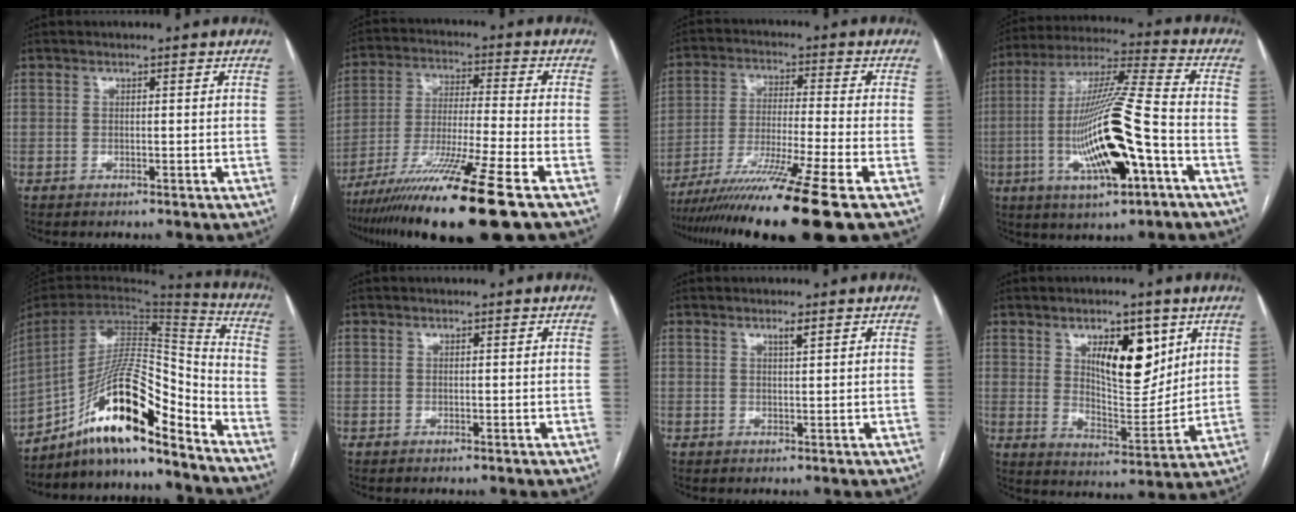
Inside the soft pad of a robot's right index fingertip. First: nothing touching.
{"total": 17.2, "force": [-11.5, -1.2, 12.7], "torque": [-0.230, -0.045, -0.202]}
{"total": 15.9, "force": [-11.6, -2.5, 10.6], "torque": [-0.182, -0.044, -0.198]}
{"total": 19.1, "force": [-5.2, 2.2, 18.3], "torque": [-0.367, -0.008, -0.087]}
{"total": 17.4, "force": [-13.0, 2.5, 11.4], "torque": [-0.209, 0.022, -0.228]}
{"total": 0.0}
{"total": 1.3, "force": [0.8, 0.0, 1.0], "torque": [-0.019, -0.002, 0.016]}
{"total": 11.5, "force": [5.1, 4.5, 9.3], "torque": [-0.146, -0.004, 0.092]}